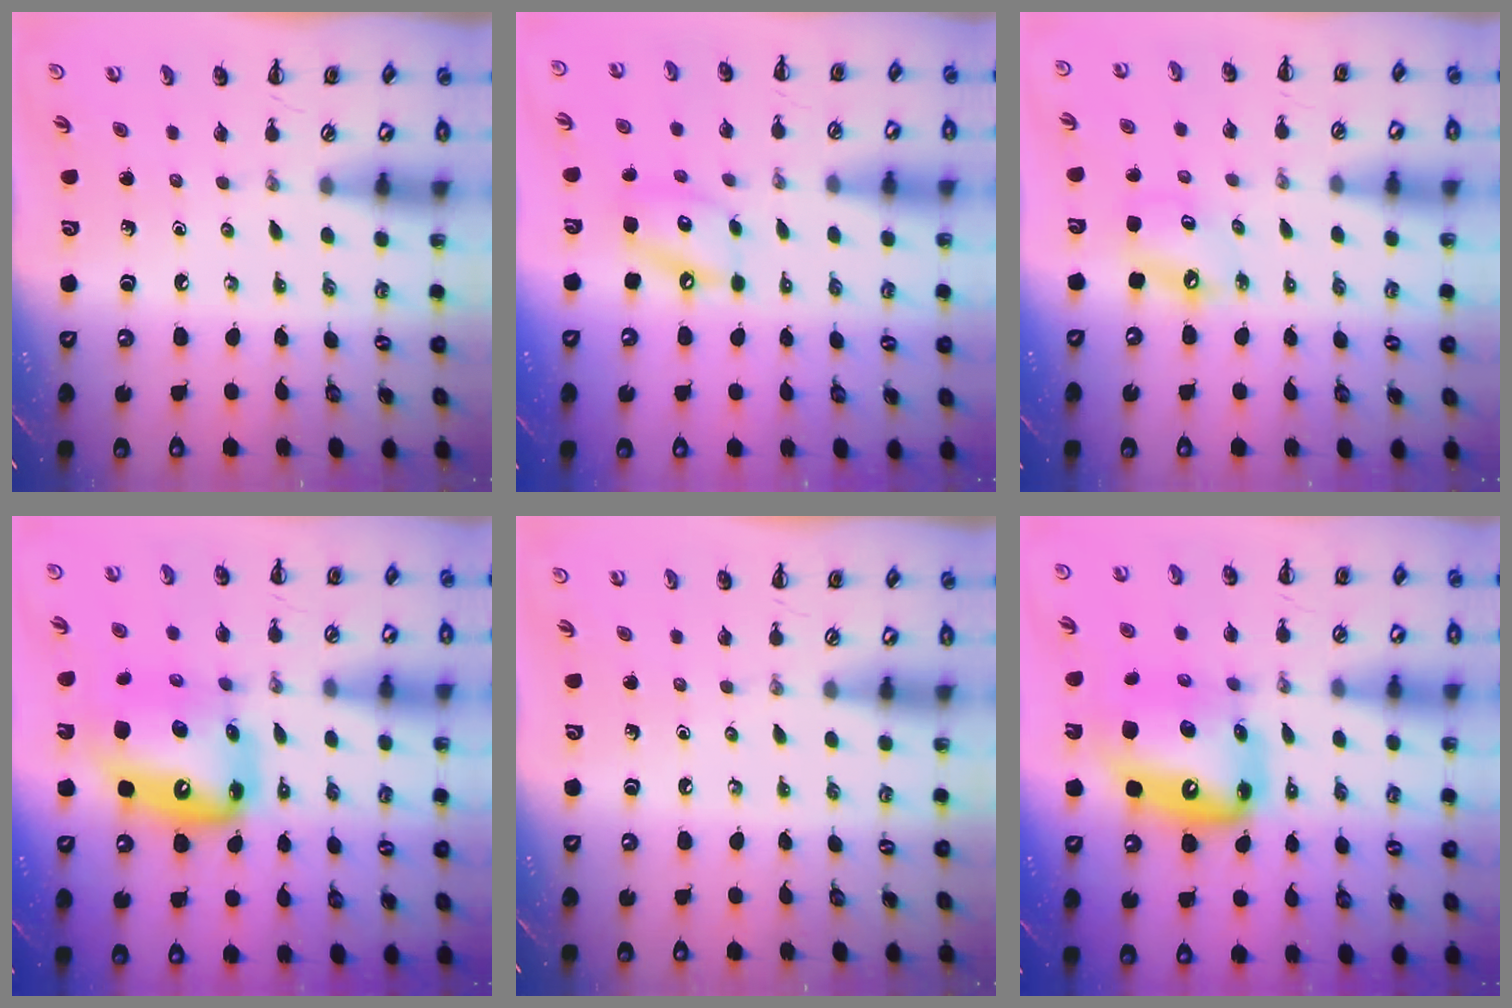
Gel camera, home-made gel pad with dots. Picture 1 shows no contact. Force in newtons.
{"total": 11.0, "press": 10.8, "slide": 2.4}
{"total": 6.1, "press": 6.0, "slide": 1.2}
{"total": 16.3, "press": 15.7, "slide": 4.4}
{"total": 0.0}
{"total": 16.3, "press": 15.7, "slide": 4.4}